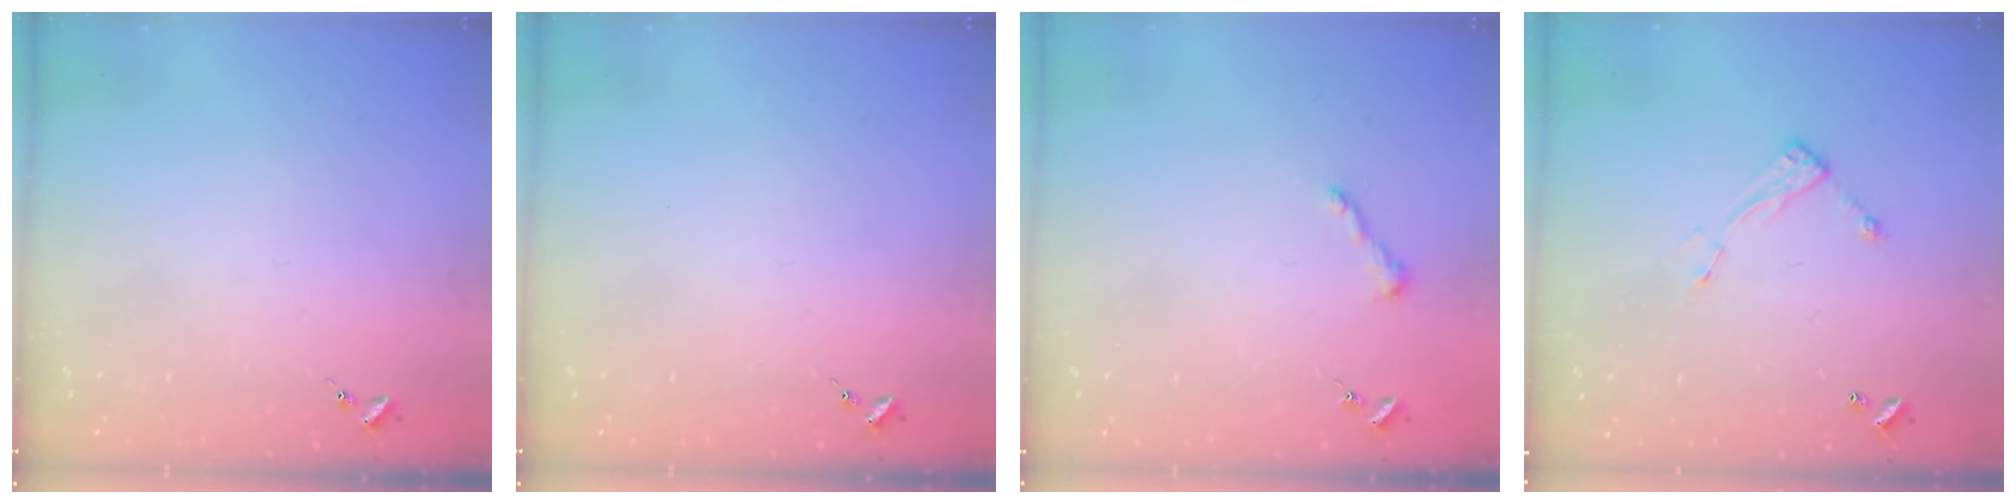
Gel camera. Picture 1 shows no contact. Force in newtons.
{"total": 0.0}
{"total": 3.6, "press": 3.6, "slide": 0.4}
{"total": 6.6, "press": 6.6, "slide": 0.2}